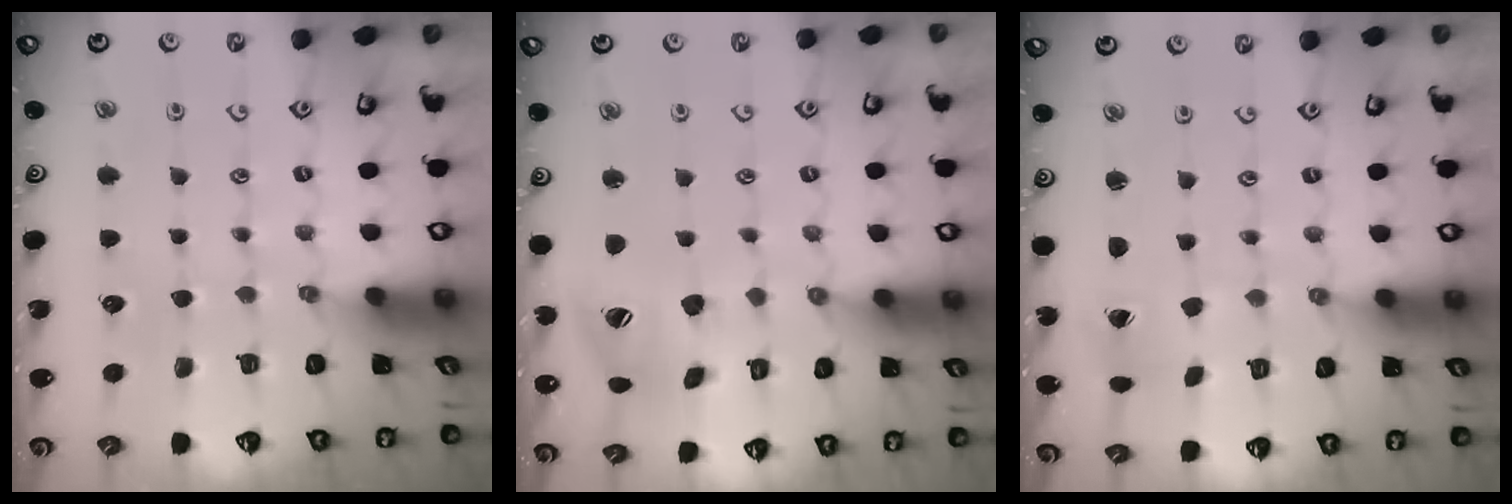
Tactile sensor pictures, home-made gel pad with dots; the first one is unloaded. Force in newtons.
{"total": 15.0, "press": 14.9, "slide": 1.9}
{"total": 1.6, "press": 1.5, "slide": 0.3}